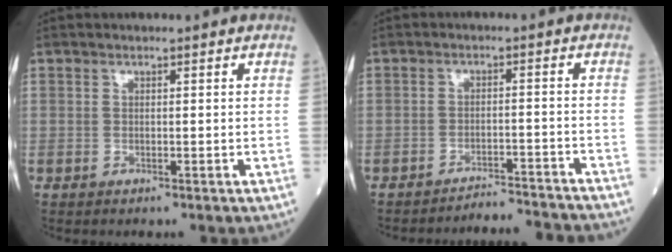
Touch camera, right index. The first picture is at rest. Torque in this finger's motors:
{"motor_torque": [0.08, -0.17, 0.10, 0.05]}